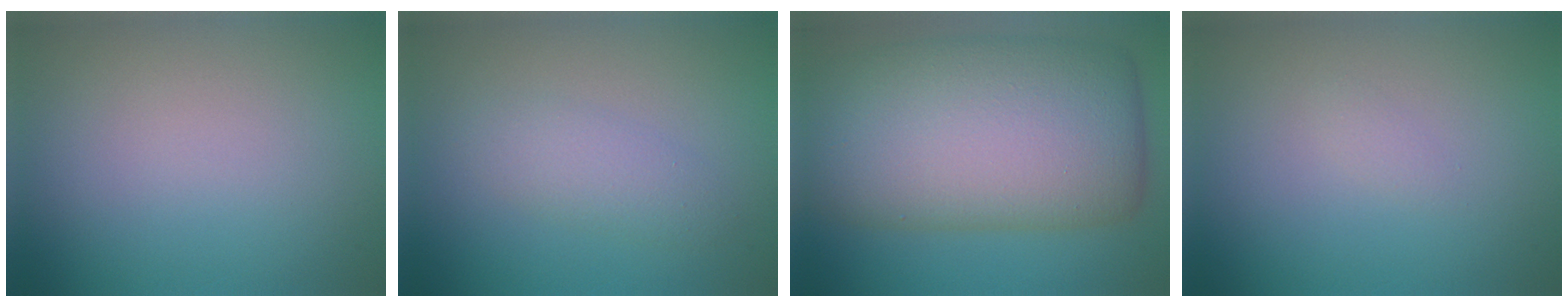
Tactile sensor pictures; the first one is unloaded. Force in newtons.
{"total": 2.3, "press": 2.3, "slide": 0.1}
{"total": 14.9, "press": 14.9, "slide": 0.5}
{"total": 0.6, "press": 0.5, "slide": 0.1}